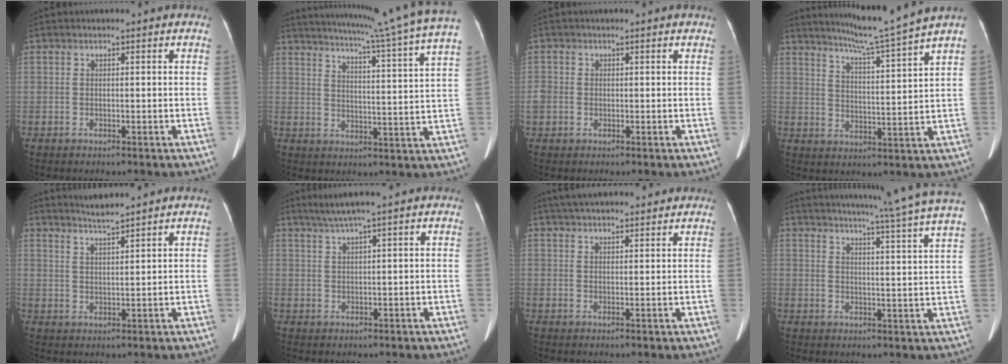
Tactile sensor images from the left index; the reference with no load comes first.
{"total": 21.1, "force": [17.7, -2.4, 11.2], "torque": [-0.182, -0.043, 0.222]}
{"total": 3.7, "force": [0.2, 3.4, 1.3], "torque": [-0.047, 0.019, 0.012]}
{"total": 10.2, "force": [8.9, -2.6, 4.2], "torque": [-0.076, -0.023, 0.139]}
{"total": 3.3, "force": [3.1, -0.8, 0.7], "torque": [-0.019, -0.004, 0.061]}
{"total": 3.4, "force": [2.5, -1.0, 2.2], "torque": [-0.052, 0.007, 0.052]}
{"total": 10.7, "force": [9.4, 2.2, 4.8], "torque": [-0.070, 0.042, 0.134]}
{"total": 18.2, "force": [15.6, -2.3, 9.0], "torque": [-0.145, -0.044, 0.187]}